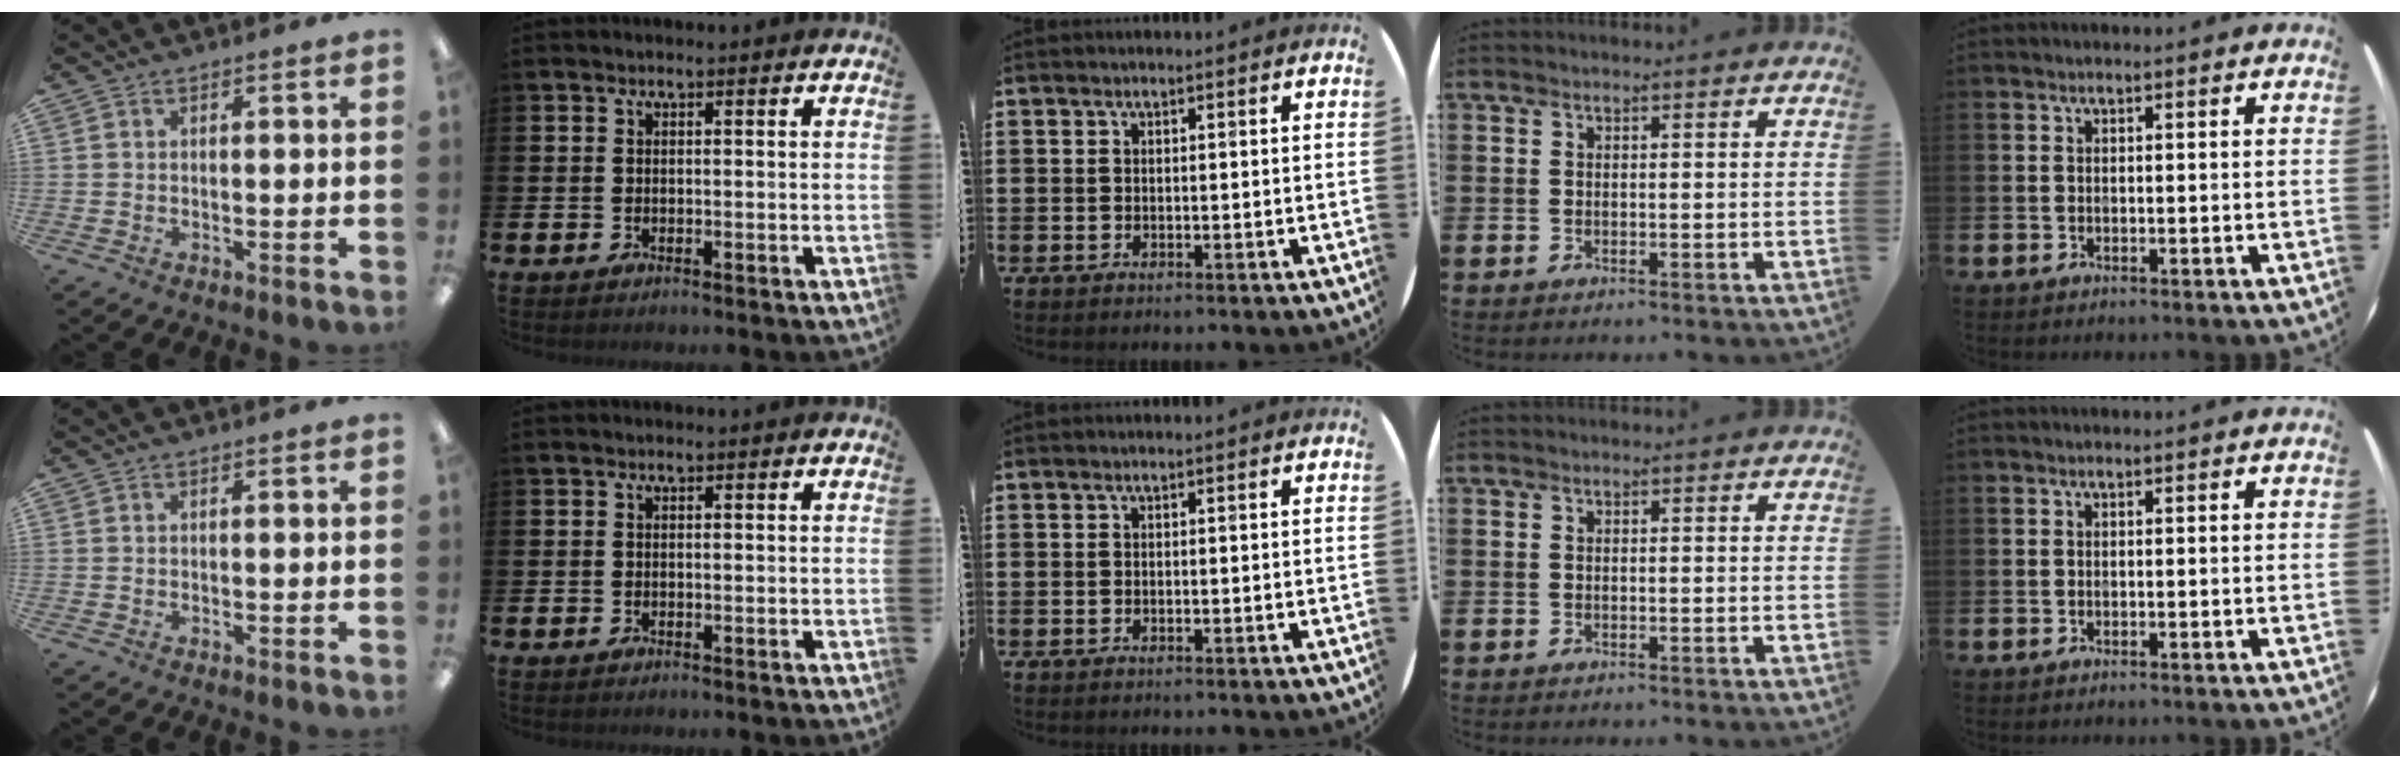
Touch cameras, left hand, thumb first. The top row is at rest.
{}